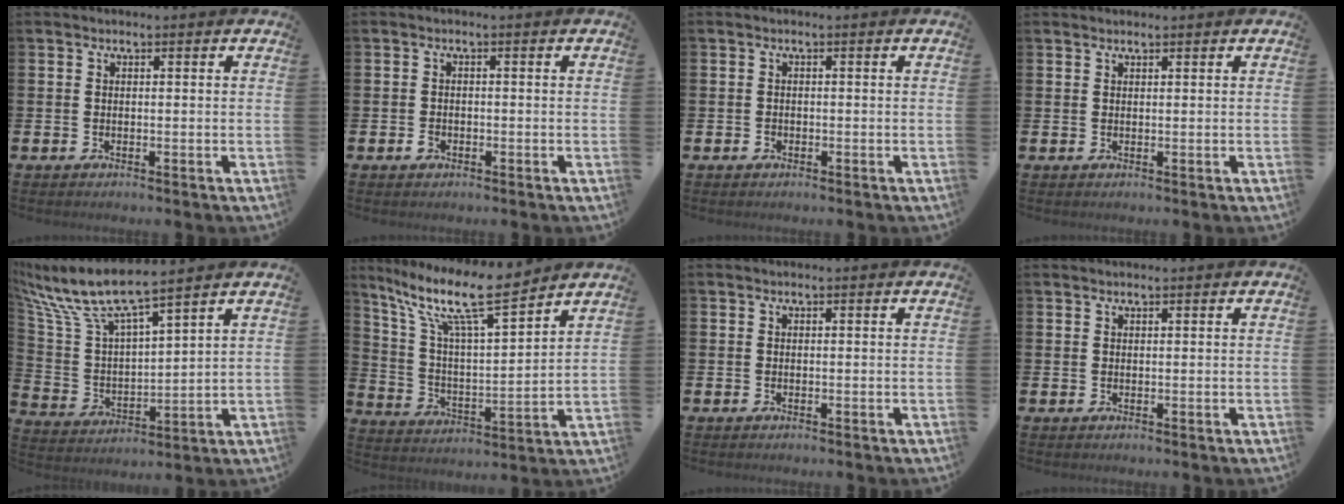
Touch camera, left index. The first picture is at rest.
{"total": 1.2, "force": [-0.6, 0.9, 0.5], "torque": [-0.006, 0.001, -0.014]}
{"total": 0.6, "force": [-0.4, 0.5, 0.1], "torque": [-0.007, 0.006, -0.008]}
{"total": 1.0, "force": [1.0, 0.1, 0.0], "torque": [0.011, -0.003, 0.015]}
{"total": 8.6, "force": [7.6, 1.3, 3.7], "torque": [-0.111, -0.049, 0.129]}
{"total": 11.9, "force": [9.4, 2.3, 6.9], "torque": [-0.154, -0.052, 0.158]}
{"total": 0.0}
{"total": 0.8, "force": [0.8, 0.0, 0.1], "torque": [0.003, -0.001, 0.013]}